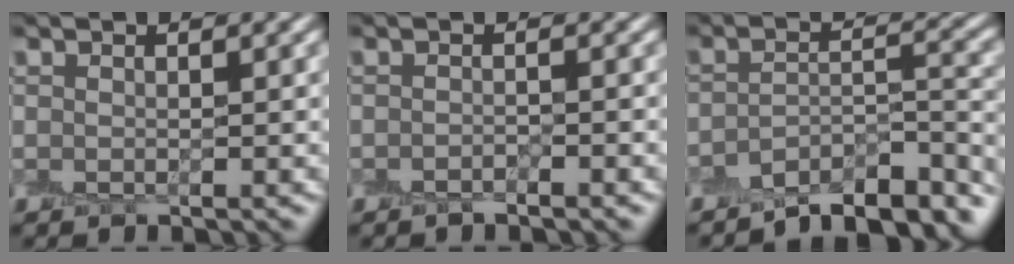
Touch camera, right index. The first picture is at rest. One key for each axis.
{"total": 0.8, "fx": -0.6, "fy": -0.1, "fz": 0.4, "tx": -0.006, "ty": 0.001, "tz": -0.012}
{"total": 7.2, "fx": -5.9, "fy": 1.8, "fz": 3.7, "tx": -0.049, "ty": -0.002, "tz": -0.095}